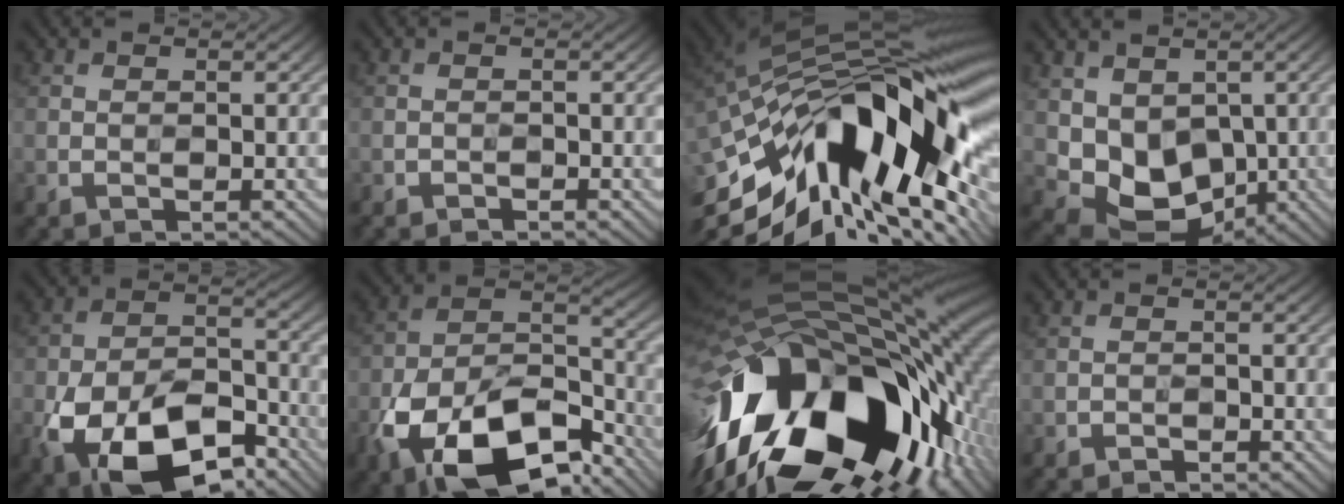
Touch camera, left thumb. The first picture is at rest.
{"total": 0.9, "force": [-0.8, 0.3, 0.2], "torque": [-0.001, -0.002, -0.017]}
{"total": 20.6, "force": [-5.9, 9.4, 17.4], "torque": [-0.299, -0.005, -0.118]}
{"total": 8.0, "force": [0.6, 6.2, 5.0], "torque": [-0.111, -0.028, 0.020]}
{"total": 17.2, "force": [-9.0, 9.2, 11.4], "torque": [-0.229, -0.039, -0.155]}
{"total": 18.8, "force": [-11.0, 9.4, 12.0], "torque": [-0.239, -0.042, -0.189]}
{"total": 22.7, "force": [-7.6, 13.1, 16.9], "torque": [-0.349, -0.048, -0.115]}
{"total": 1.2, "force": [-1.1, 0.4, 0.2], "torque": [-0.004, -0.002, -0.024]}